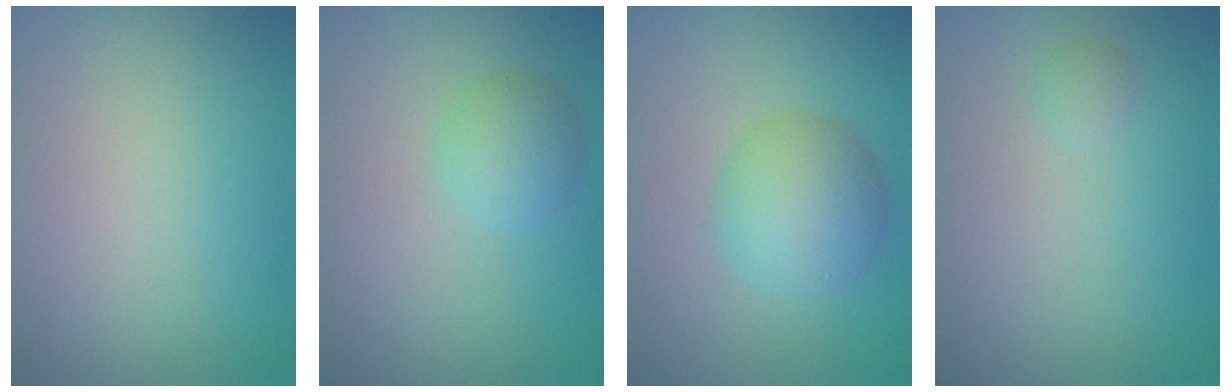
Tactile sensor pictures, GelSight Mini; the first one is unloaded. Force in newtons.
{"total": 2.4, "press": 2.4, "slide": 0.0}
{"total": 4.7, "press": 4.7, "slide": 0.1}
{"total": 0.6, "press": 0.6, "slide": 0.0}